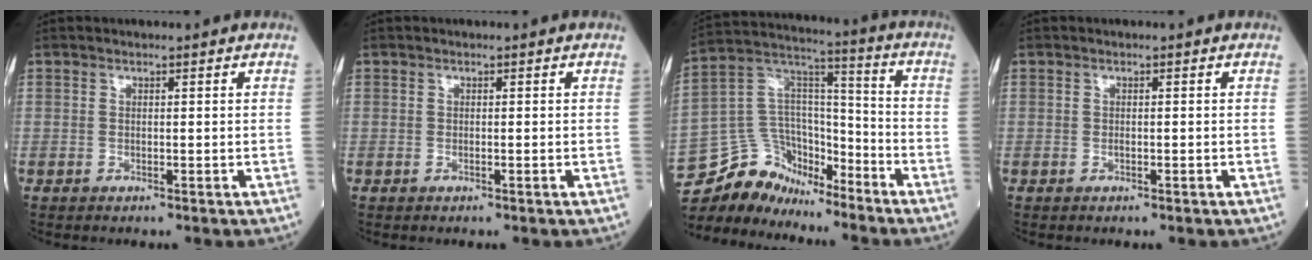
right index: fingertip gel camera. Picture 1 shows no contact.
{"total": 0.0}
{"total": 13.2, "force": [-11.7, 5.8, 2.1], "torque": [-0.051, 0.071, -0.218]}
{"total": 0.0}